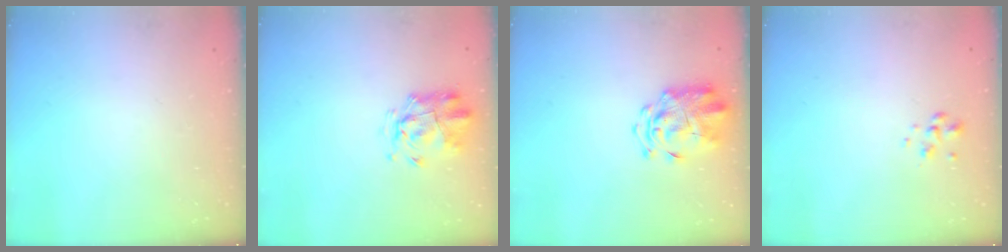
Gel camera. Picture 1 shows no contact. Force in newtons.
{"total": 3.3, "press": 3.0, "slide": 1.5}
{"total": 3.5, "press": 3.4, "slide": 1.0}
{"total": 1.8, "press": 1.7, "slide": 0.5}